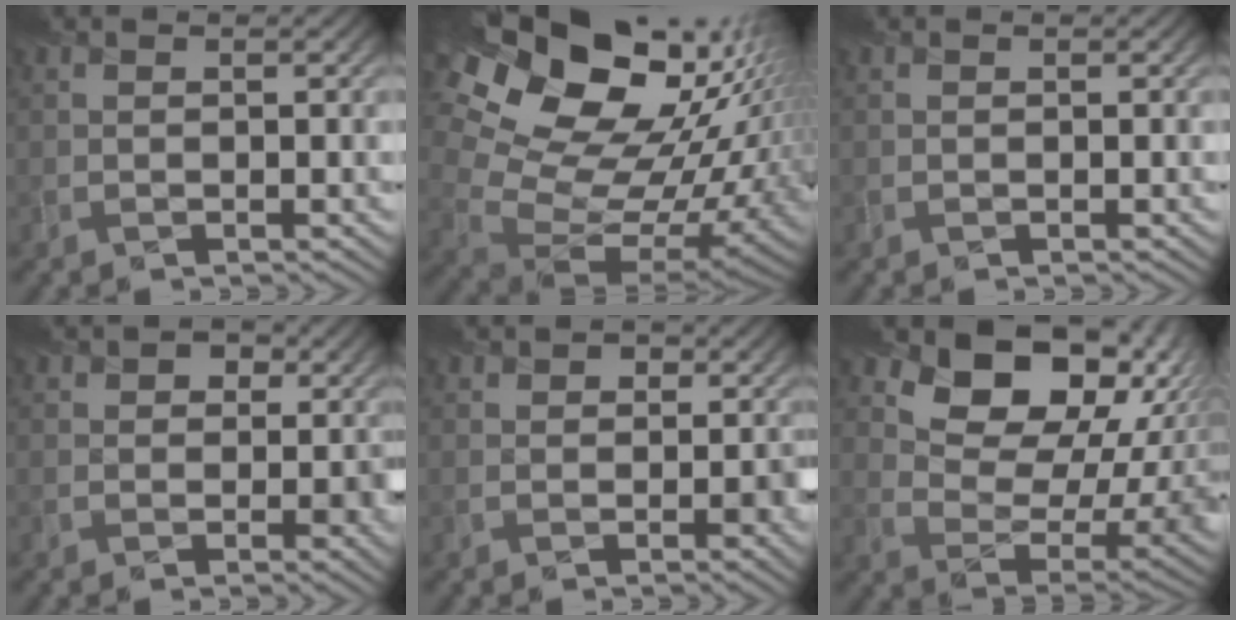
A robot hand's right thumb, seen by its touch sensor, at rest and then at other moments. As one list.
[{"total": 20.8, "force": [8.1, 13.6, 13.4], "torque": [-0.275, 0.029, 0.175]}, {"total": 0.0}, {"total": 4.3, "force": [0.1, 3.6, 2.3], "torque": [-0.012, -0.002, -0.001]}, {"total": 3.2, "force": [-0.3, 2.7, 1.6], "torque": [-0.008, -0.005, -0.004]}, {"total": 16.1, "force": [8.5, 10.2, 9.1], "torque": [-0.148, 0.017, 0.133]}]